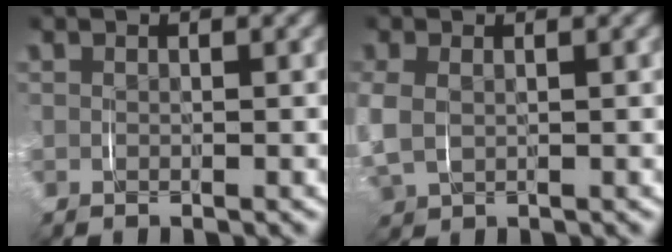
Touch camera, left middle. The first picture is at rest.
{"total": 3.5, "force": [-0.3, 3.0, 1.8], "torque": [-0.075, -0.014, 0.002]}